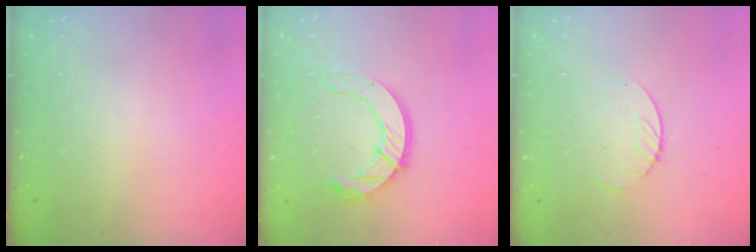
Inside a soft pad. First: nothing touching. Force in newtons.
{"total": 12.3, "press": 12.2, "slide": 1.2}
{"total": 3.1, "press": 3.1, "slide": 0.4}